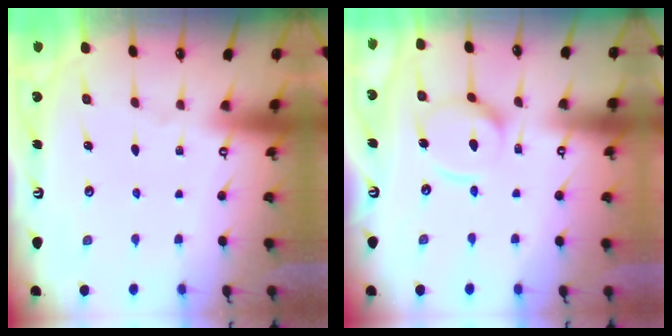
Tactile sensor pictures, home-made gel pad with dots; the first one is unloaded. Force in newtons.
{"total": 12.3, "press": 12.2, "slide": 1.3}